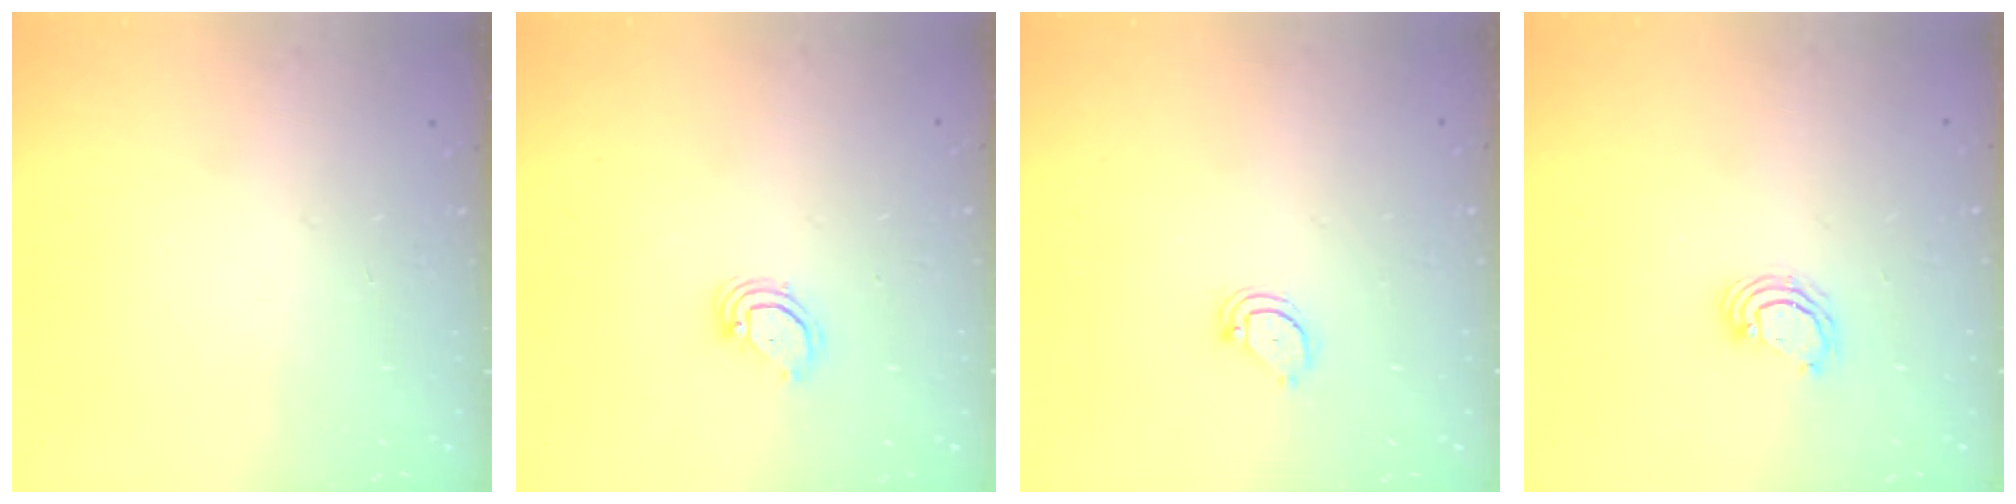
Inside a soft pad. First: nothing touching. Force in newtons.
{"total": 2.9, "press": 2.9, "slide": 0.2}
{"total": 2.6, "press": 2.6, "slide": 0.2}
{"total": 3.8, "press": 3.8, "slide": 0.2}